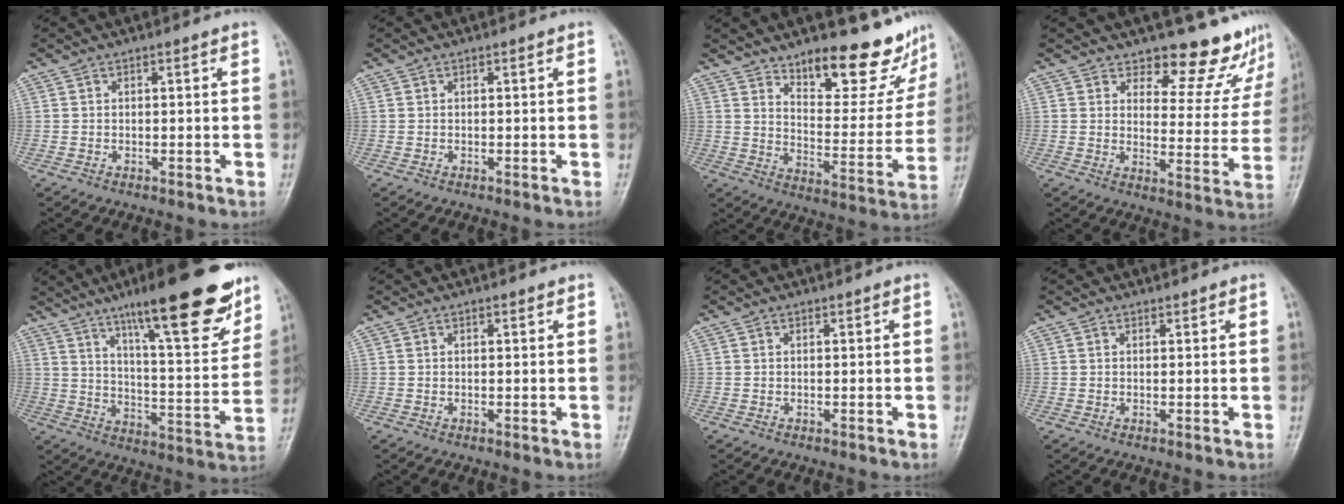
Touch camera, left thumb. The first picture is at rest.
{"total": 0.0}
{"total": 18.2, "force": [13.9, 6.2, 10.0], "torque": [-0.088, -0.109, 0.201]}
{"total": 12.3, "force": [11.3, 4.3, 2.6], "torque": [0.010, -0.110, 0.129]}
{"total": 22.9, "force": [14.8, 5.1, 16.8], "torque": [-0.217, -0.061, 0.228]}
{"total": 0.7, "force": [0.6, 0.2, 0.4], "torque": [-0.008, -0.003, 0.008]}
{"total": 0.0}
{"total": 0.6, "force": [0.6, 0.2, 0.0], "torque": [-0.004, -0.006, 0.009]}